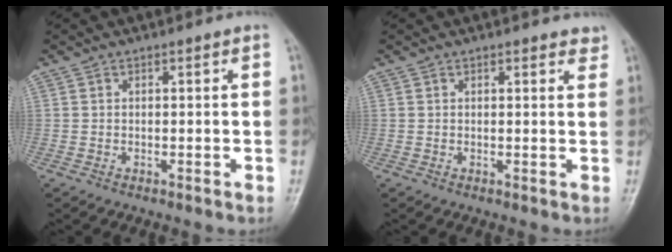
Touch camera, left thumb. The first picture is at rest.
{"total": 2.4, "force": [1.9, 0.9, 1.1], "torque": [0.005, -0.005, 0.016]}